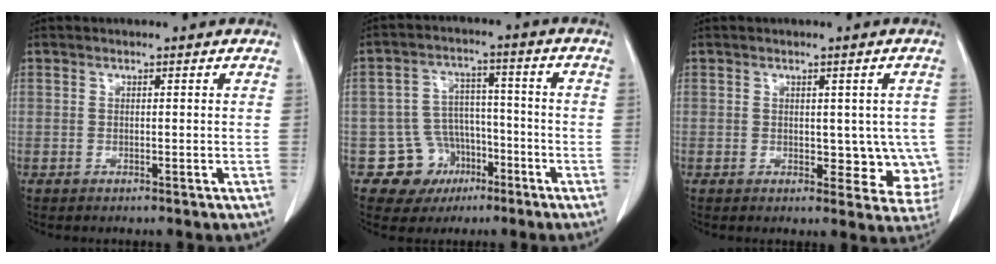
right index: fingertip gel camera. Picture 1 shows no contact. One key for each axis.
{"total": 8.6, "fx": -3.9, "fy": 7.6, "fz": 0.8, "tx": -0.002, "ty": 0.031, "tz": -0.049}
{"total": 6.7, "fx": -0.3, "fy": 4.2, "fz": 5.1, "tx": -0.029, "ty": 0.005, "tz": 0.004}